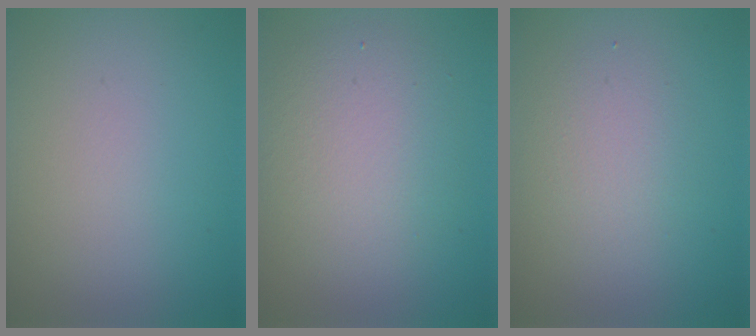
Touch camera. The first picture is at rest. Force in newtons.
{"total": 4.6, "press": 4.6, "slide": 0.2}
{"total": 2.4, "press": 2.4, "slide": 0.1}